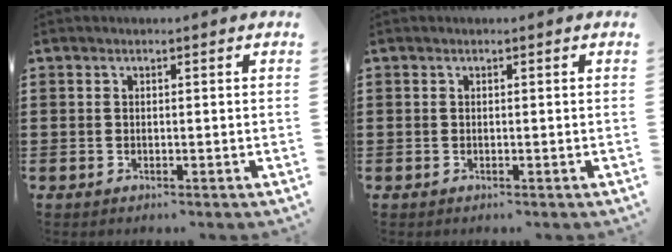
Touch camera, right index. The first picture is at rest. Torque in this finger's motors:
{"motor_torque": [1.22, 0.92, 0.00, 0.00]}